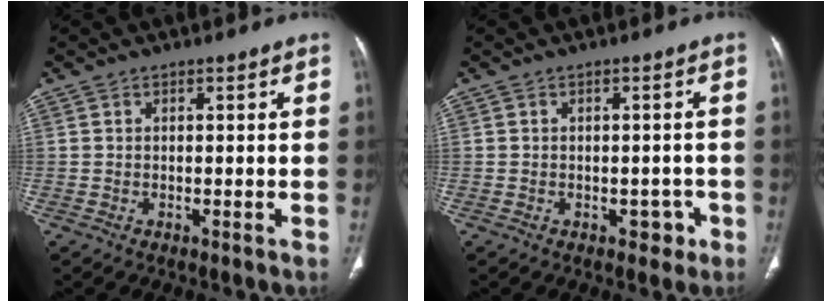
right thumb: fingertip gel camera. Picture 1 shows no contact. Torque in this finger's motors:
{"motor_torque": [0.13, -0.03, 0.30, -0.09, -0.02]}